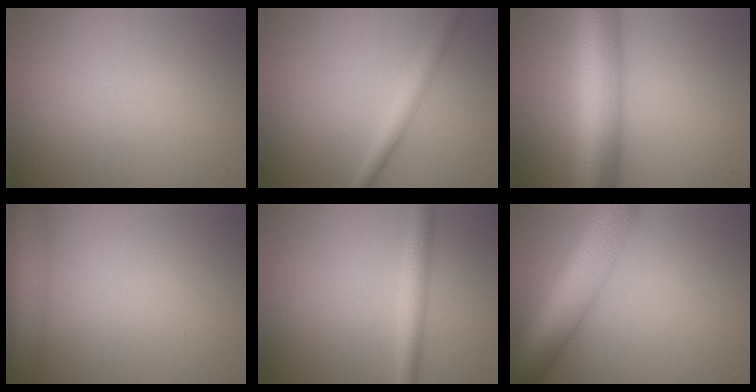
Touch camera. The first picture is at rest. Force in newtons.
{"total": 2.4, "press": 2.4, "slide": 0.1}
{"total": 9.7, "press": 9.7, "slide": 0.1}
{"total": 5.6, "press": 5.6, "slide": 0.3}
{"total": 2.5, "press": 2.5, "slide": 0.1}
{"total": 10.1, "press": 10.1, "slide": 0.5}